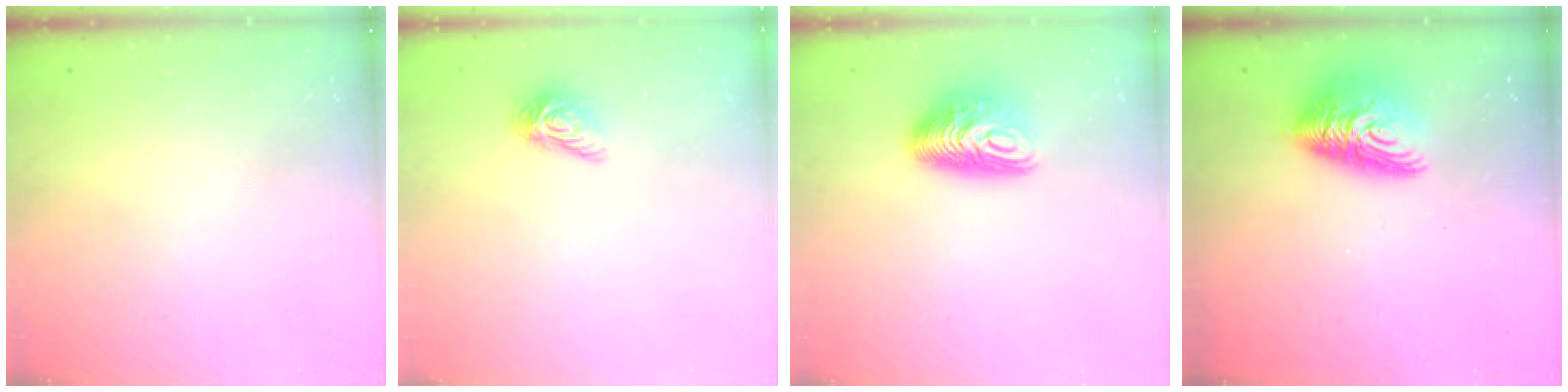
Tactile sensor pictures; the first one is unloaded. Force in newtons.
{"total": 7.1, "press": 7.1, "slide": 0.2}
{"total": 11.0, "press": 11.0, "slide": 0.4}
{"total": 12.1, "press": 12.0, "slide": 1.2}